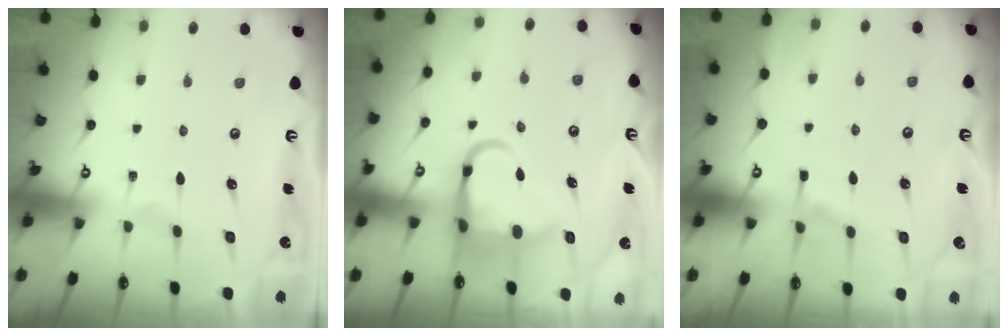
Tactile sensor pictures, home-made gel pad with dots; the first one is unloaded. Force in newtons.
{"total": 9.8, "press": 9.6, "slide": 2.1}
{"total": 3.3, "press": 3.3, "slide": 0.3}